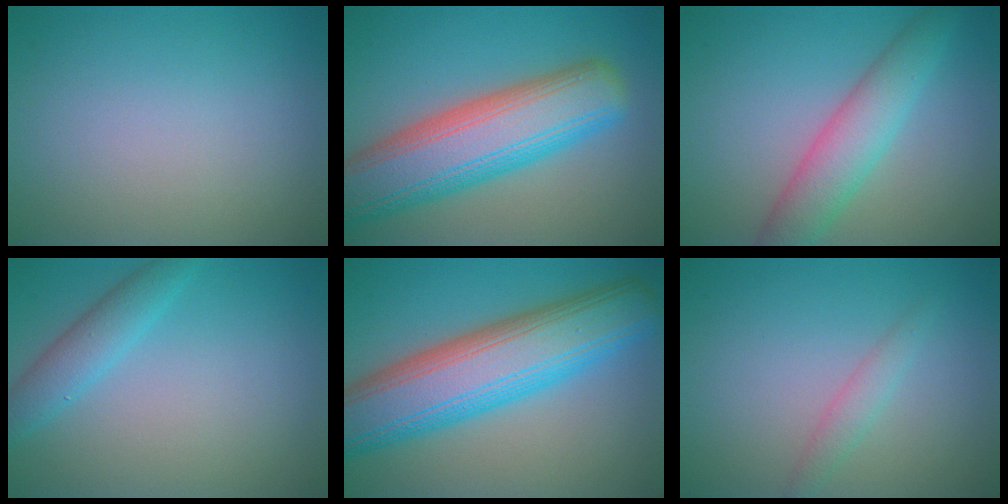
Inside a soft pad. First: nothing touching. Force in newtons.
{"total": 10.8, "press": 10.8, "slide": 0.4}
{"total": 4.8, "press": 4.8, "slide": 0.3}
{"total": 2.9, "press": 2.9, "slide": 0.2}
{"total": 11.4, "press": 11.4, "slide": 0.1}
{"total": 1.5, "press": 1.5, "slide": 0.1}